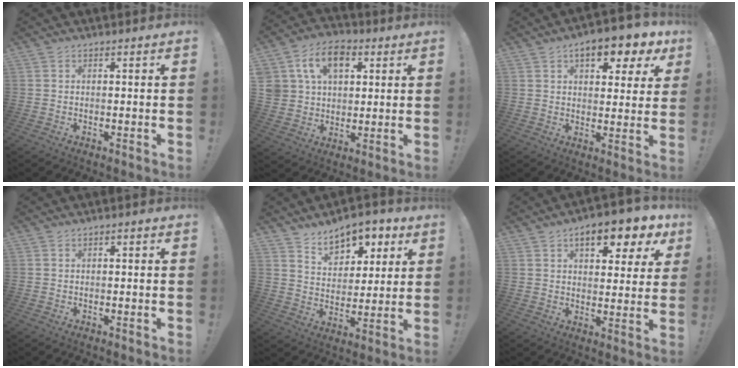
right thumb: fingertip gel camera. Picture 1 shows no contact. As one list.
[{"total": 14.2, "force": [5.8, 10.3, 7.7], "torque": [-0.122, -0.011, 0.114]}, {"total": 9.8, "force": [5.0, 4.3, 7.2], "torque": [-0.090, -0.025, 0.082]}, {"total": 0.9, "force": [-0.7, 0.3, 0.5], "torque": [-0.011, 0.004, -0.012]}, {"total": 10.1, "force": [7.1, 5.9, 3.9], "torque": [-0.050, -0.053, 0.132]}, {"total": 10.5, "force": [5.2, 4.3, 8.0], "torque": [-0.105, -0.024, 0.083]}]